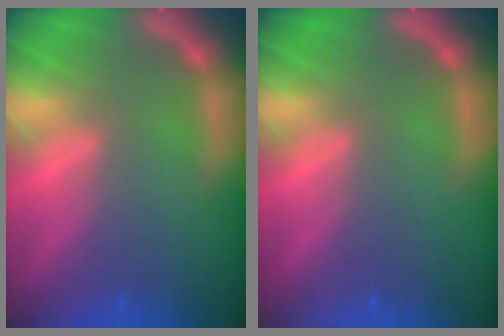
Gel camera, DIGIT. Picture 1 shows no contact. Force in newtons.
{"total": 0.0}